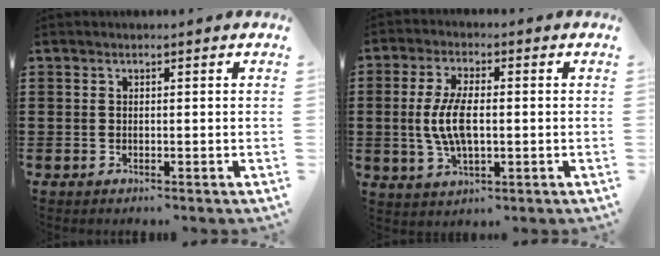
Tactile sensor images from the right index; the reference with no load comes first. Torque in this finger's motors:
{"motor_torque": [2.14, 0.00, 0.26, 0.19]}